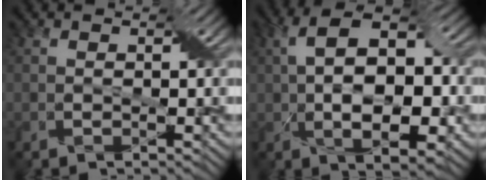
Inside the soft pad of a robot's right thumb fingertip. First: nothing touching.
{"total": 12.0, "force": [0.2, 6.2, 10.3], "torque": [-0.171, 0.011, 0.005]}